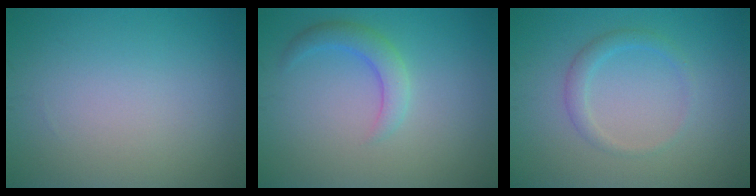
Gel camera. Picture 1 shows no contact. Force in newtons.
{"total": 2.6, "press": 2.6, "slide": 0.1}
{"total": 1.8, "press": 1.8, "slide": 0.1}